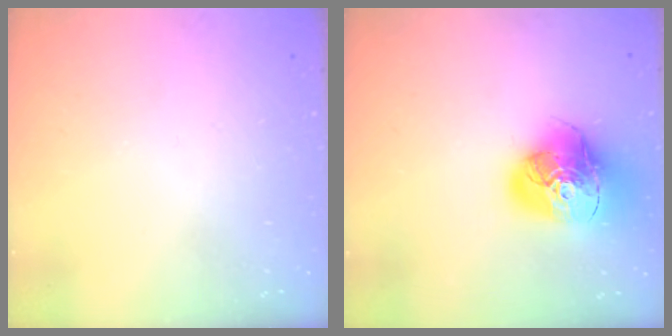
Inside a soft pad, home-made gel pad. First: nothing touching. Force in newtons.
{"total": 20.1, "press": 20.0, "slide": 2.6}